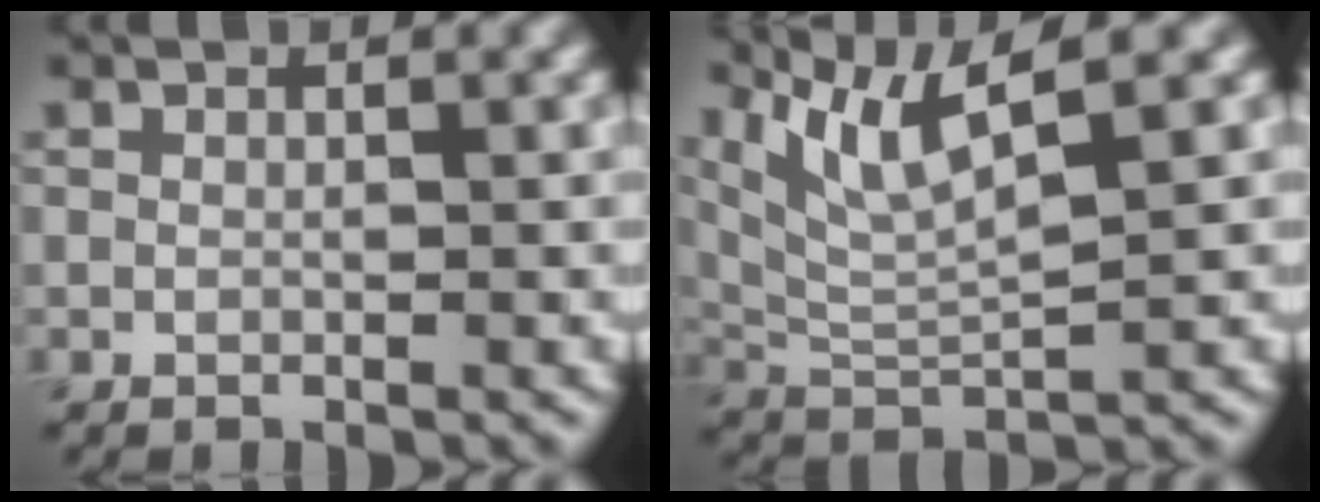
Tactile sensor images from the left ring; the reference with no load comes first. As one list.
[{"total": 5.8, "force": [3.8, 1.1, 4.3], "torque": [-0.086, 0.006, 0.079]}]